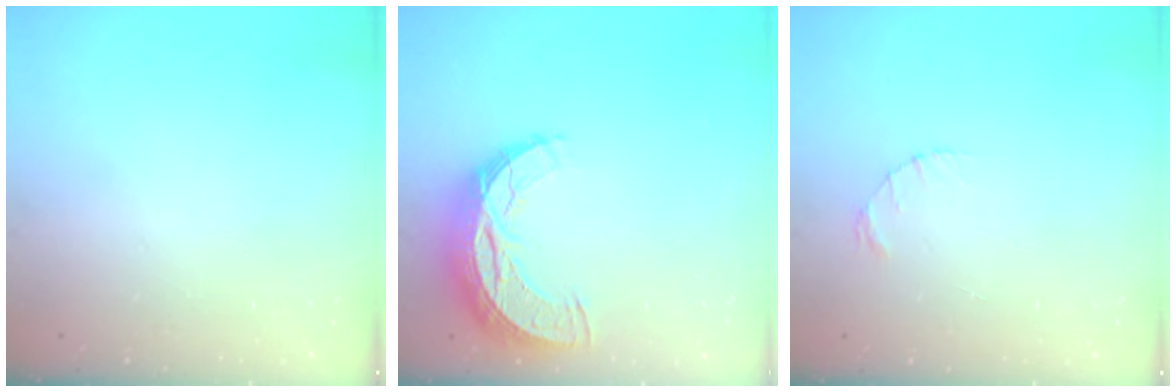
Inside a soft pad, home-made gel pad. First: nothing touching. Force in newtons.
{"total": 11.1, "press": 11.1, "slide": 0.7}
{"total": 1.4, "press": 1.4, "slide": 0.2}